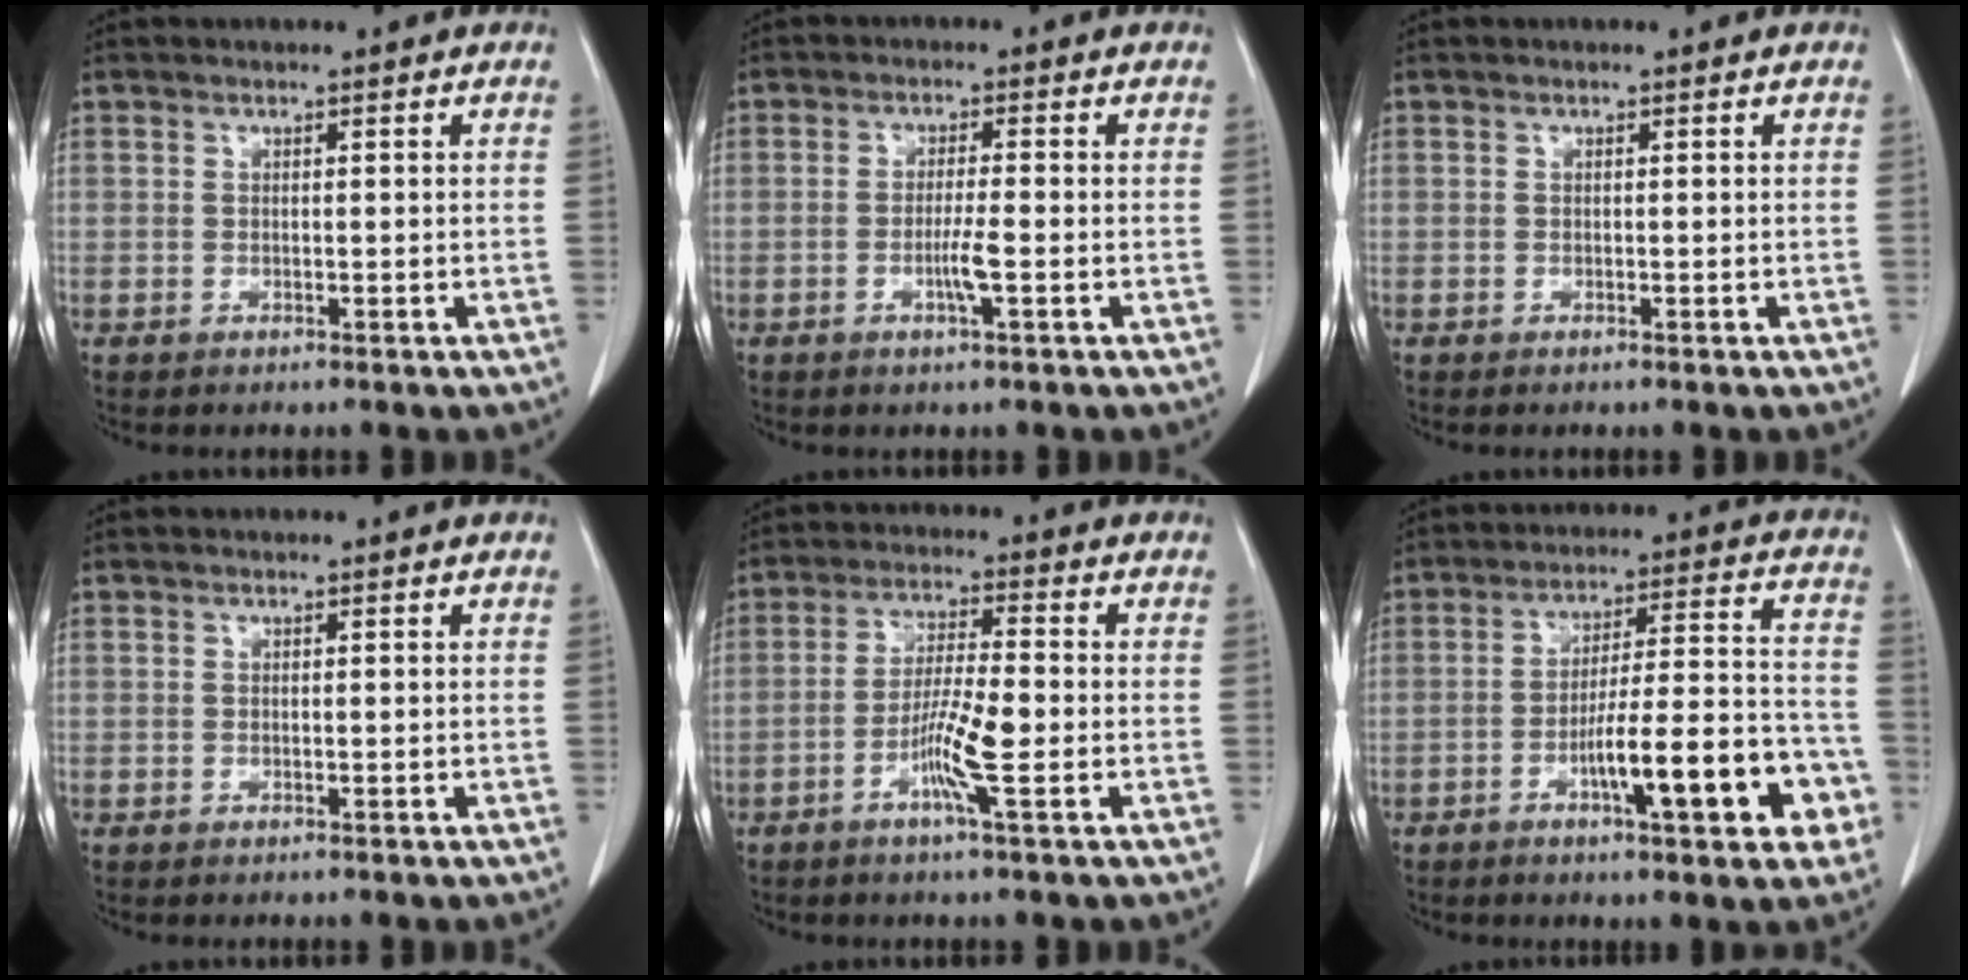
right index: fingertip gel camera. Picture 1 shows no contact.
{"total": 3.5, "force": [-1.1, -0.2, 3.3], "torque": [-0.062, -0.005, -0.022]}
{"total": 0.0}
{"total": 0.0}
{"total": 7.3, "force": [-2.5, 0.0, 6.8], "torque": [-0.133, -0.007, -0.050]}
{"total": 14.7, "force": [-5.7, 2.5, 13.3], "torque": [-0.199, 0.021, -0.081]}